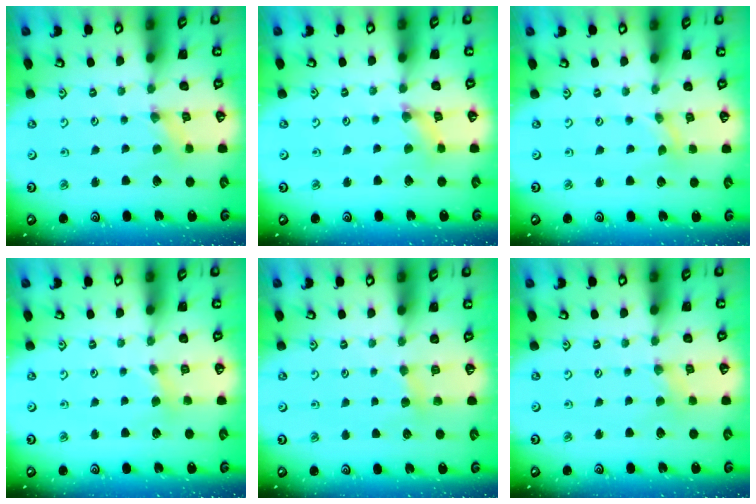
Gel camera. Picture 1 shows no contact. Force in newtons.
{"total": 2.0, "press": 2.0, "slide": 0.3}
{"total": 0.0}
{"total": 3.5, "press": 3.4, "slide": 0.3}
{"total": 3.3, "press": 3.3, "slide": 0.4}
{"total": 2.1, "press": 2.1, "slide": 0.6}